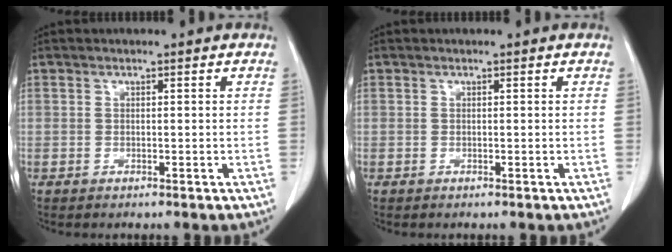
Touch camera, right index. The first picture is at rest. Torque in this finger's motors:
{"motor_torque": [0.00, 0.00, 0.00, 0.00]}